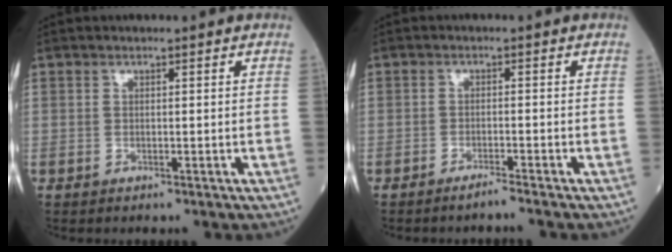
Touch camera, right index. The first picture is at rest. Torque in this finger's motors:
{"motor_torque": [0.02, -0.11, 0.01, -0.02]}